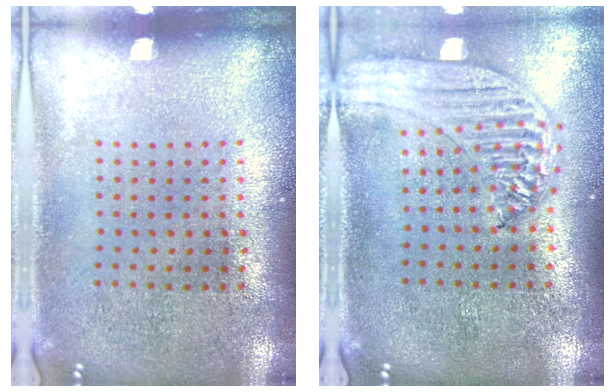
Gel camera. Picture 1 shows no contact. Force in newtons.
{"total": 1.8, "press": 1.7, "slide": 0.6}